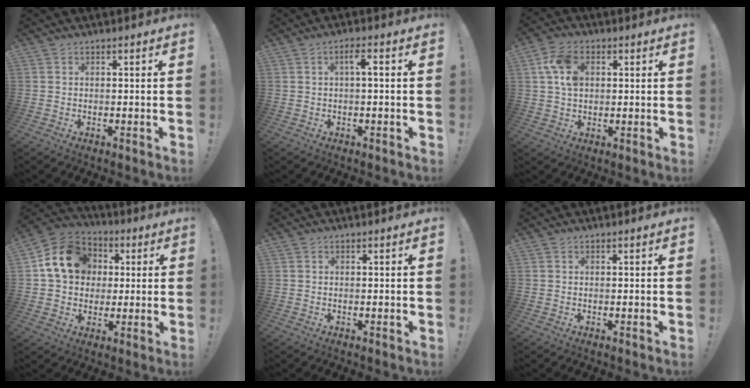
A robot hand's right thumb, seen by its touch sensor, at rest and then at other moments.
{"total": 3.3, "force": [0.4, 0.4, 3.2], "torque": [-0.061, 0.006, 0.000]}
{"total": 9.7, "force": [2.7, 6.8, 6.3], "torque": [-0.126, 0.011, 0.054]}
{"total": 15.6, "force": [3.9, 13.0, 7.7], "torque": [-0.107, 0.005, 0.083]}
{"total": 0.0}
{"total": 0.0}